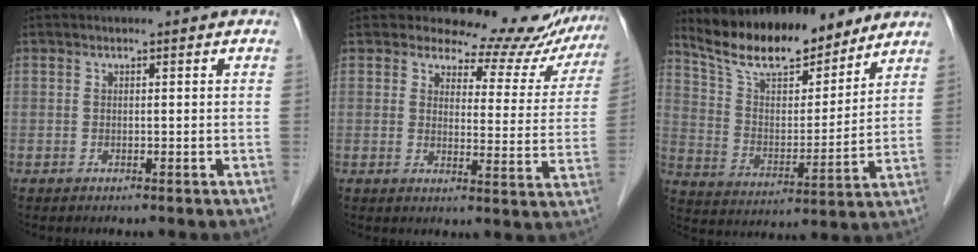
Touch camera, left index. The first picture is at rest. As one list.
[{"total": 13.6, "force": [13.0, 3.5, 1.3], "torque": [0.009, -0.050, 0.127]}, {"total": 15.2, "force": [13.0, 4.3, 6.5], "torque": [-0.103, -0.003, 0.230]}]